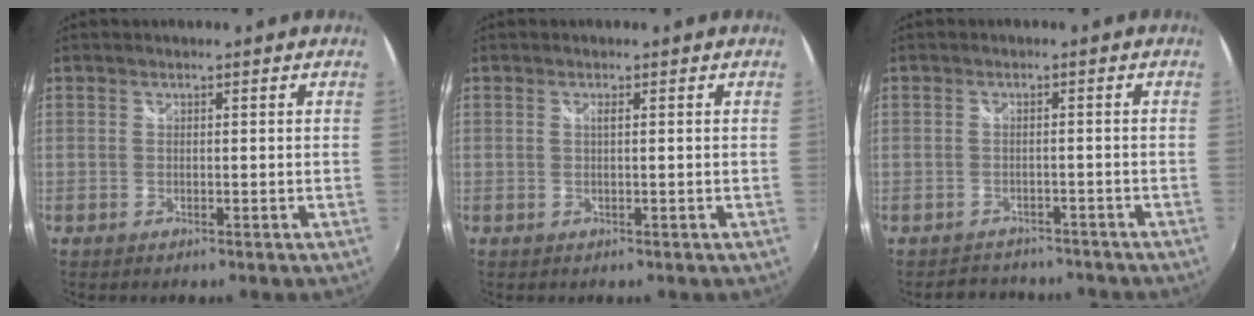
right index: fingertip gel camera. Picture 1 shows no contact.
{"total": 0.7, "force": [0.1, -0.2, 0.7], "torque": [-0.013, 0.000, 0.001]}
{"total": 5.3, "force": [-4.5, 2.8, 0.5], "torque": [-0.011, 0.012, -0.061]}